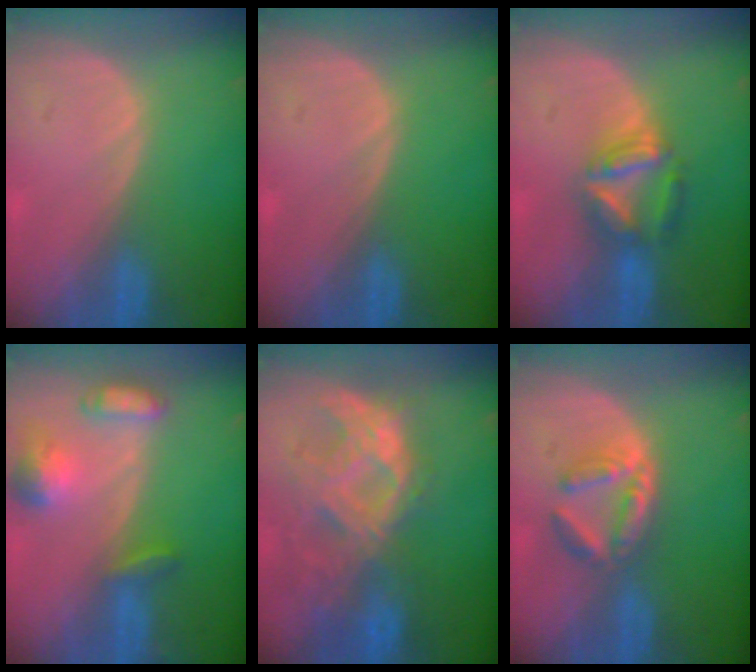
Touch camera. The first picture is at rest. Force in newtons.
{"total": 0.0}
{"total": 6.2, "press": 6.0, "slide": 1.5}
{"total": 6.4, "press": 6.4, "slide": 0.5}
{"total": 10.5, "press": 9.2, "slide": 5.0}
{"total": 5.0, "press": 5.0, "slide": 0.8}